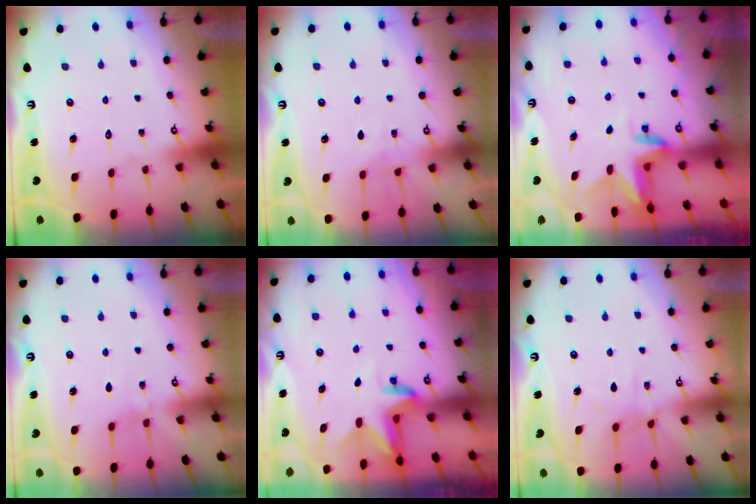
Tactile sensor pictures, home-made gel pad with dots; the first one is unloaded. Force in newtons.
{"total": 4.9, "press": 4.9, "slide": 0.4}
{"total": 2.9, "press": 2.9, "slide": 0.1}
{"total": 3.0, "press": 2.9, "slide": 0.5}
{"total": 3.4, "press": 3.4, "slide": 0.1}
{"total": 6.1, "press": 6.1, "slide": 0.6}